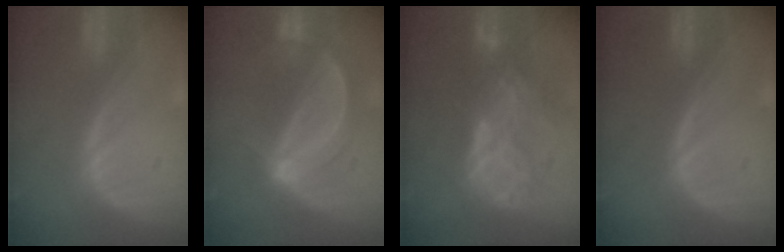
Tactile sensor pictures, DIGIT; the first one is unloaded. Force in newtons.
{"total": 5.9, "press": 5.5, "slide": 2.1}
{"total": 9.1, "press": 7.7, "slide": 4.8}
{"total": 0.0}